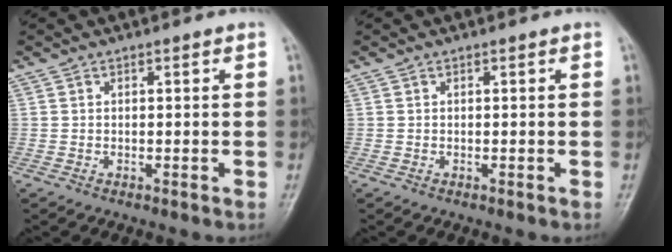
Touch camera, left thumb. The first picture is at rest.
{"total": 0.0}